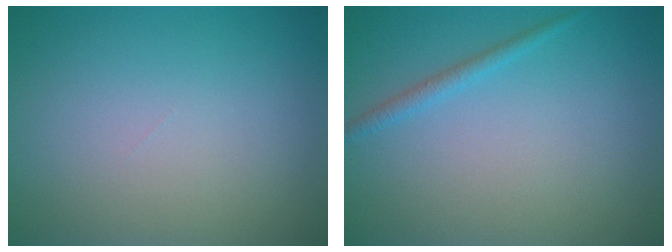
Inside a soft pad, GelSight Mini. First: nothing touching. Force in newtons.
{"total": 1.2, "press": 1.1, "slide": 0.1}